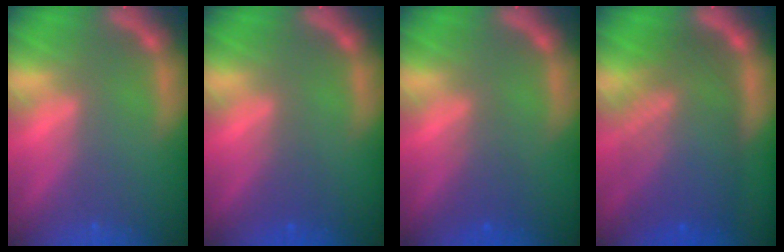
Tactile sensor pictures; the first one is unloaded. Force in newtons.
{"total": 1.5}
{"total": 1.9}
{"total": 10.0}